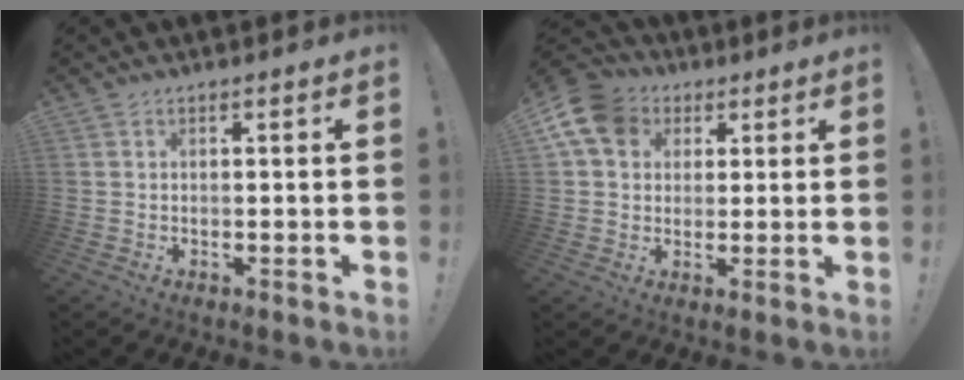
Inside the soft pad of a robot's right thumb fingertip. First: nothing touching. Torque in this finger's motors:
{"motor_torque": [-0.05, 1.17, 0.43, -0.29, 0.29]}